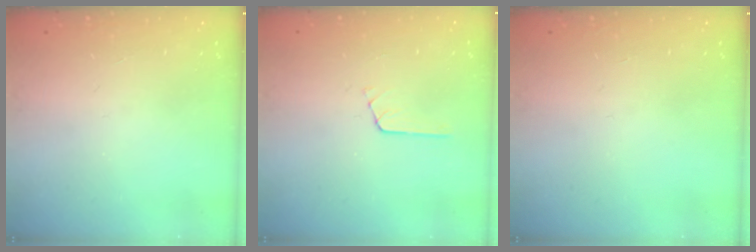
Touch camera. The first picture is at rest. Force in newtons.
{"total": 3.3, "press": 3.3, "slide": 0.3}
{"total": 0.0}